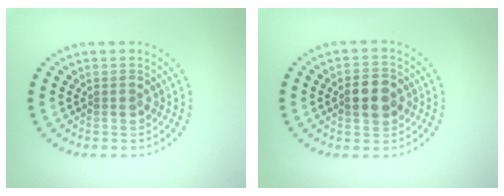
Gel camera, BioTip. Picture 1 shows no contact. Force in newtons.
{"total": 3.6, "press": 3.6, "slide": 0.1}